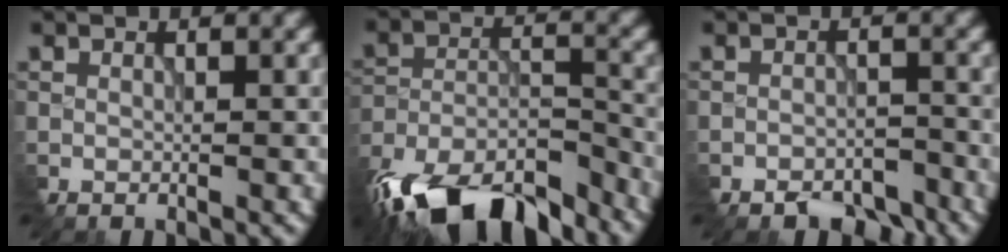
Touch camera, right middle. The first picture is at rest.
{"total": 13.2, "force": [-11.0, 4.3, 6.0], "torque": [-0.134, -0.020, -0.185]}
{"total": 4.1, "force": [-3.7, 1.3, 0.8], "torque": [-0.014, -0.005, -0.056]}